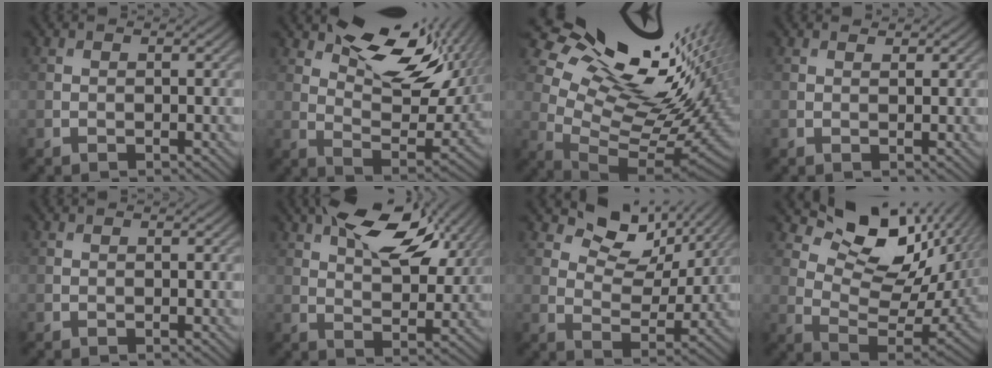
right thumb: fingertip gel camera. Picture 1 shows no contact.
{"total": 13.9, "force": [7.3, 6.2, 10.1], "torque": [-0.153, -0.004, 0.121]}
{"total": 18.8, "force": [9.2, 9.0, 13.6], "torque": [-0.227, 0.028, 0.173]}
{"total": 0.7, "force": [0.7, 0.2, 0.2], "torque": [-0.006, -0.002, 0.013]}
{"total": 0.0}
{"total": 13.8, "force": [7.2, 6.1, 10.0], "torque": [-0.170, 0.011, 0.117]}
{"total": 8.2, "force": [5.5, 4.4, 4.3], "torque": [-0.076, -0.012, 0.090]}
{"total": 13.5, "force": [6.8, 6.9, 9.3], "torque": [-0.161, -0.005, 0.123]}